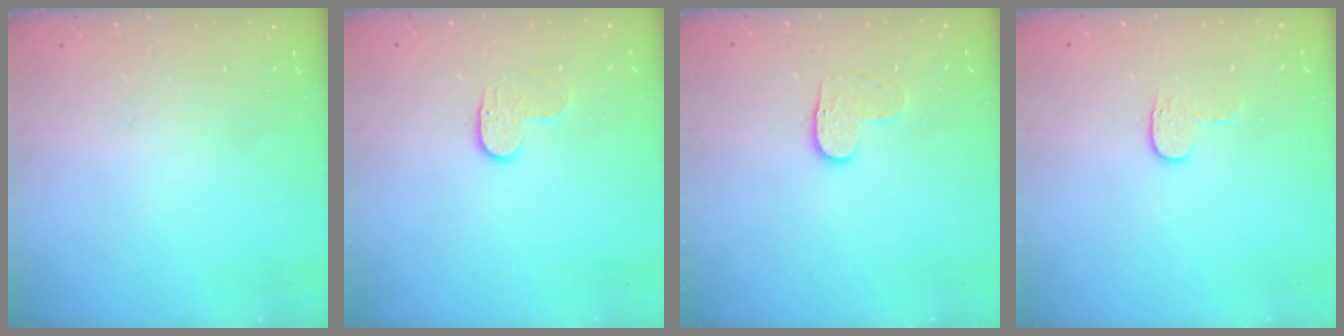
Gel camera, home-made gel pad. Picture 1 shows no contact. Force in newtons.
{"total": 4.1, "press": 4.1, "slide": 0.3}
{"total": 4.3, "press": 4.3, "slide": 0.5}
{"total": 4.0, "press": 4.0, "slide": 0.5}